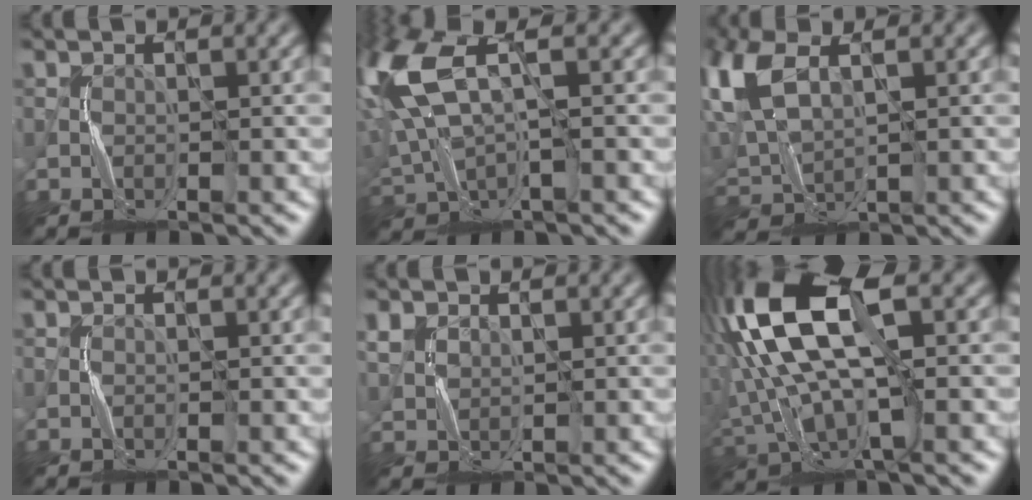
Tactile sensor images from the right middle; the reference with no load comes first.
{"total": 8.8, "force": [2.8, 4.2, 7.2], "torque": [-0.188, 0.010, 0.053]}
{"total": 6.9, "force": [3.2, 3.8, 4.9], "torque": [-0.146, 0.012, 0.064]}
{"total": 0.0}
{"total": 1.6, "force": [1.3, 0.9, 0.0], "torque": [0.002, 0.002, 0.030]}
{"total": 12.9, "force": [2.2, 5.7, 11.4], "torque": [-0.241, 0.013, 0.040]}